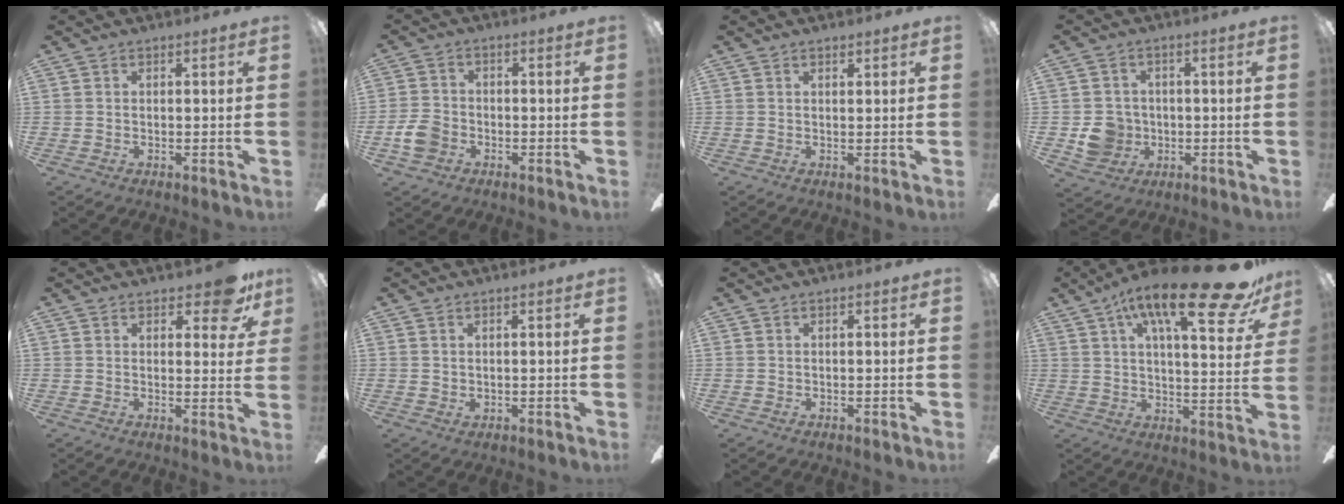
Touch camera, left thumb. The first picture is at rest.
{"total": 5.9, "force": [-2.4, 4.4, 3.1], "torque": [-0.073, 0.012, -0.047]}
{"total": 1.0, "force": [0.9, 0.3, 0.4], "torque": [-0.001, -0.003, 0.014]}
{"total": 7.2, "force": [-1.0, 6.8, 1.9], "torque": [-0.042, 0.012, -0.011]}
{"total": 7.5, "force": [4.9, 3.3, 4.7], "torque": [-0.050, -0.023, 0.082]}
{"total": 0.7, "force": [0.4, 0.5, 0.0], "torque": [-0.002, 0.002, 0.008]}
{"total": 0.0}
{"total": 23.2, "force": [13.8, 6.4, 17.5], "torque": [-0.263, -0.076, 0.214]}